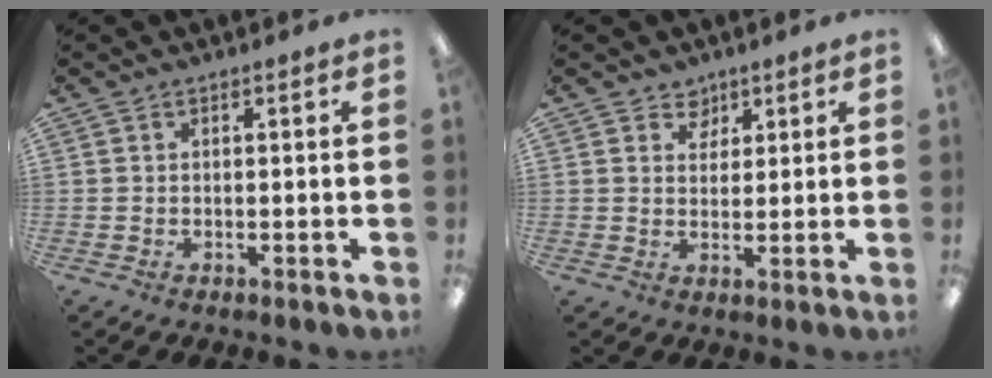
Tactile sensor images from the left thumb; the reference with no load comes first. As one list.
[{"total": 4.1, "force": [2.9, 2.9, 0.1], "torque": [0.007, -0.015, 0.049]}]